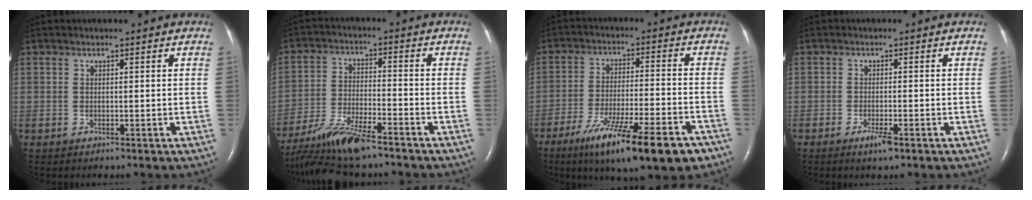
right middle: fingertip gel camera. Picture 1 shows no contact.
{"total": 11.4, "force": [-9.4, 1.6, 6.2], "torque": [-0.125, -0.021, -0.168]}
{"total": 16.9, "force": [-11.0, 2.3, 12.6], "torque": [-0.177, -0.035, -0.177]}
{"total": 2.3, "force": [-1.4, 0.3, 1.8], "torque": [-0.037, -0.003, -0.024]}